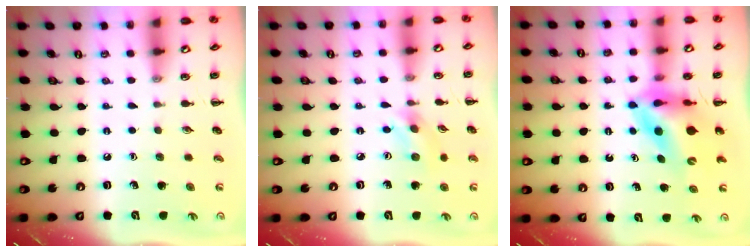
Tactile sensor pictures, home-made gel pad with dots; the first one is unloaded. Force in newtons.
{"total": 2.8, "press": 2.7, "slide": 0.6}
{"total": 10.6, "press": 10.1, "slide": 3.1}